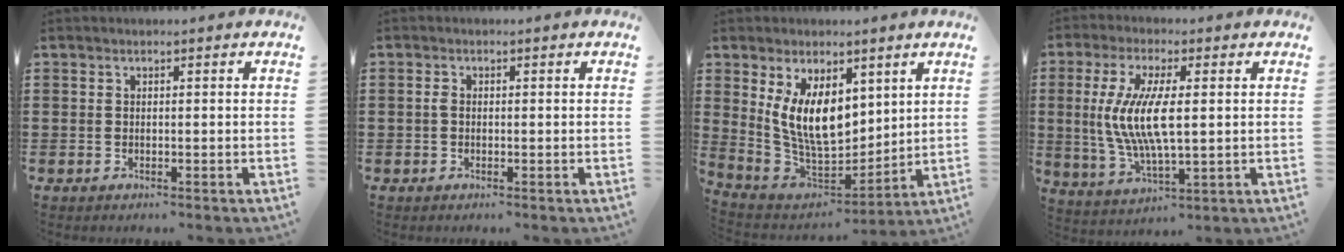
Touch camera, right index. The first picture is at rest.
{"total": 0.9, "force": [-0.3, 0.5, 0.7], "torque": [-0.024, -0.004, -0.009]}
{"total": 10.3, "force": [3.7, 5.8, 7.7], "torque": [-0.185, -0.013, 0.068]}
{"total": 9.7, "force": [0.7, 3.1, 9.1], "torque": [-0.199, -0.005, 0.006]}